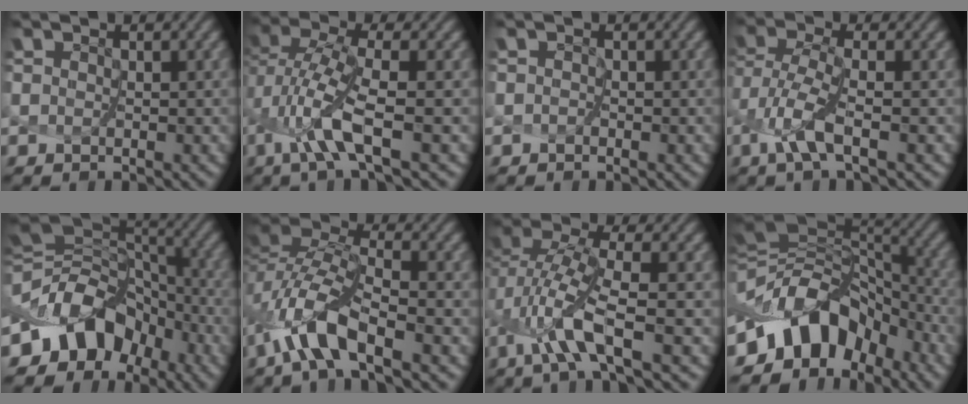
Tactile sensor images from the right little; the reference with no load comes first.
{"total": 4.8, "force": [-1.4, 0.7, 4.6], "torque": [-0.110, 0.000, -0.021]}
{"total": 0.6, "force": [-0.5, -0.1, -0.2], "torque": [0.003, -0.003, -0.005]}
{"total": 3.6, "force": [-1.4, 0.7, 3.2], "torque": [-0.082, 0.000, -0.025]}
{"total": 8.8, "force": [-4.6, 6.6, 3.6], "torque": [-0.059, 0.008, -0.092]}
{"total": 6.6, "force": [-3.8, 1.8, 5.2], "torque": [-0.115, 0.006, -0.074]}
{"total": 5.2, "force": [-2.0, 0.7, 4.7], "torque": [-0.110, 0.001, -0.035]}
{"total": 8.9, "force": [-4.7, 6.0, 4.5], "torque": [-0.066, 0.020, -0.092]}